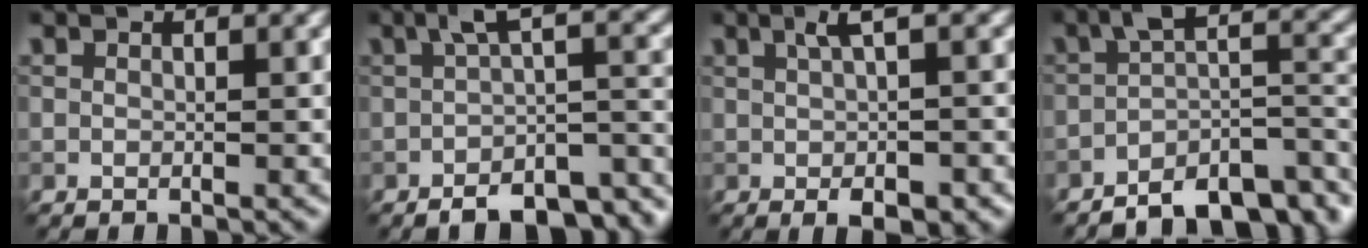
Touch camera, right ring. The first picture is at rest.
{"total": 8.1, "force": [-4.7, 2.9, 6.0], "torque": [-0.069, -0.005, -0.067]}
{"total": 4.1, "force": [0.0, 0.9, 4.0], "torque": [-0.058, 0.005, 0.002]}
{"total": 8.9, "force": [-5.4, 3.4, 6.3], "torque": [-0.070, 0.004, -0.087]}